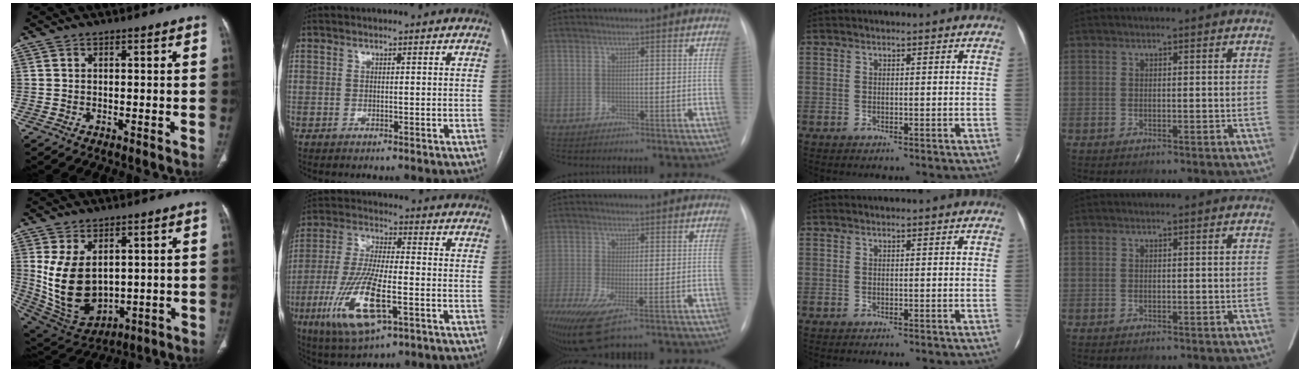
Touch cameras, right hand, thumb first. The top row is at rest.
{"thumb": {"total": 14.3, "force": [1.8, 9.3, 10.8], "torque": [-0.189, -0.015, 0.065]}, "index": {"total": 14.8, "force": [-5.2, 3.5, 13.4], "torque": [-0.283, -0.022, -0.086]}, "middle": {"total": 10.5, "force": [-4.9, 3.6, 8.6], "torque": [-0.188, -0.026, -0.079]}}